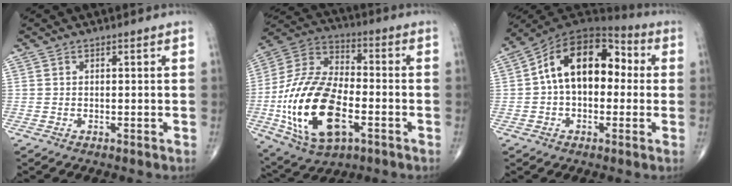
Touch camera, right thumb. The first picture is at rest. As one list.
[{"total": 23.5, "force": [-6.0, 12.6, 18.9], "torque": [-0.368, 0.018, -0.102]}, {"total": 16.3, "force": [1.4, 10.3, 12.6], "torque": [-0.171, 0.051, 0.011]}]